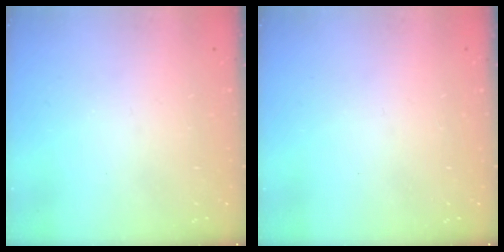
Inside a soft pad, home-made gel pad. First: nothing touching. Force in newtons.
{"total": 0.0}